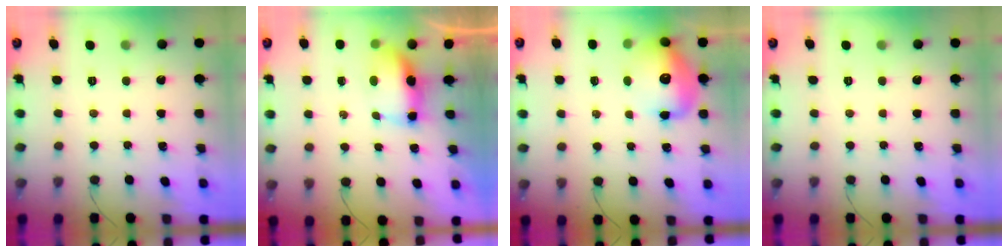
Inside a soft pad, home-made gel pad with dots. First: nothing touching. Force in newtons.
{"total": 7.1, "press": 7.0, "slide": 0.6}
{"total": 14.2, "press": 13.7, "slide": 3.7}
{"total": 0.0}